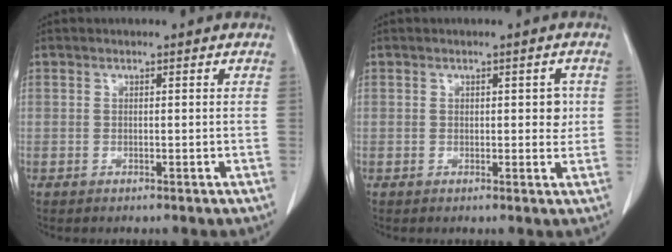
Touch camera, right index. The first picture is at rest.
{"total": 2.5, "force": [0.3, 1.3, 2.2], "torque": [-0.020, 0.005, 0.004]}